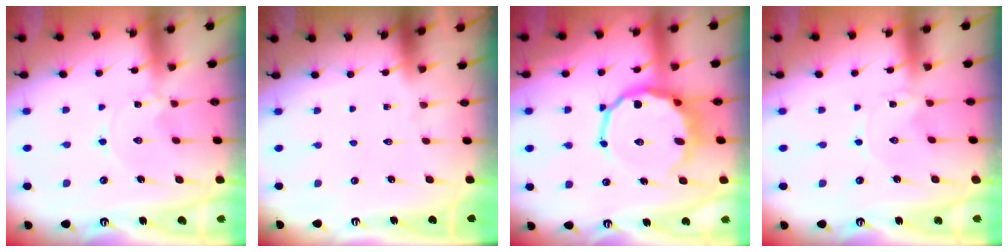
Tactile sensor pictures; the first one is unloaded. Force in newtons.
{"total": 0.0}
{"total": 11.8, "press": 11.2, "slide": 3.7}
{"total": 0.0}